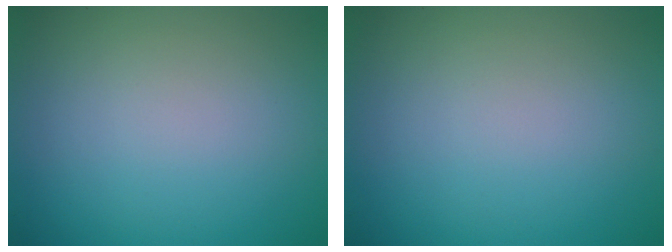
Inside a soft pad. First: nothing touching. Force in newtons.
{"total": 0.0}